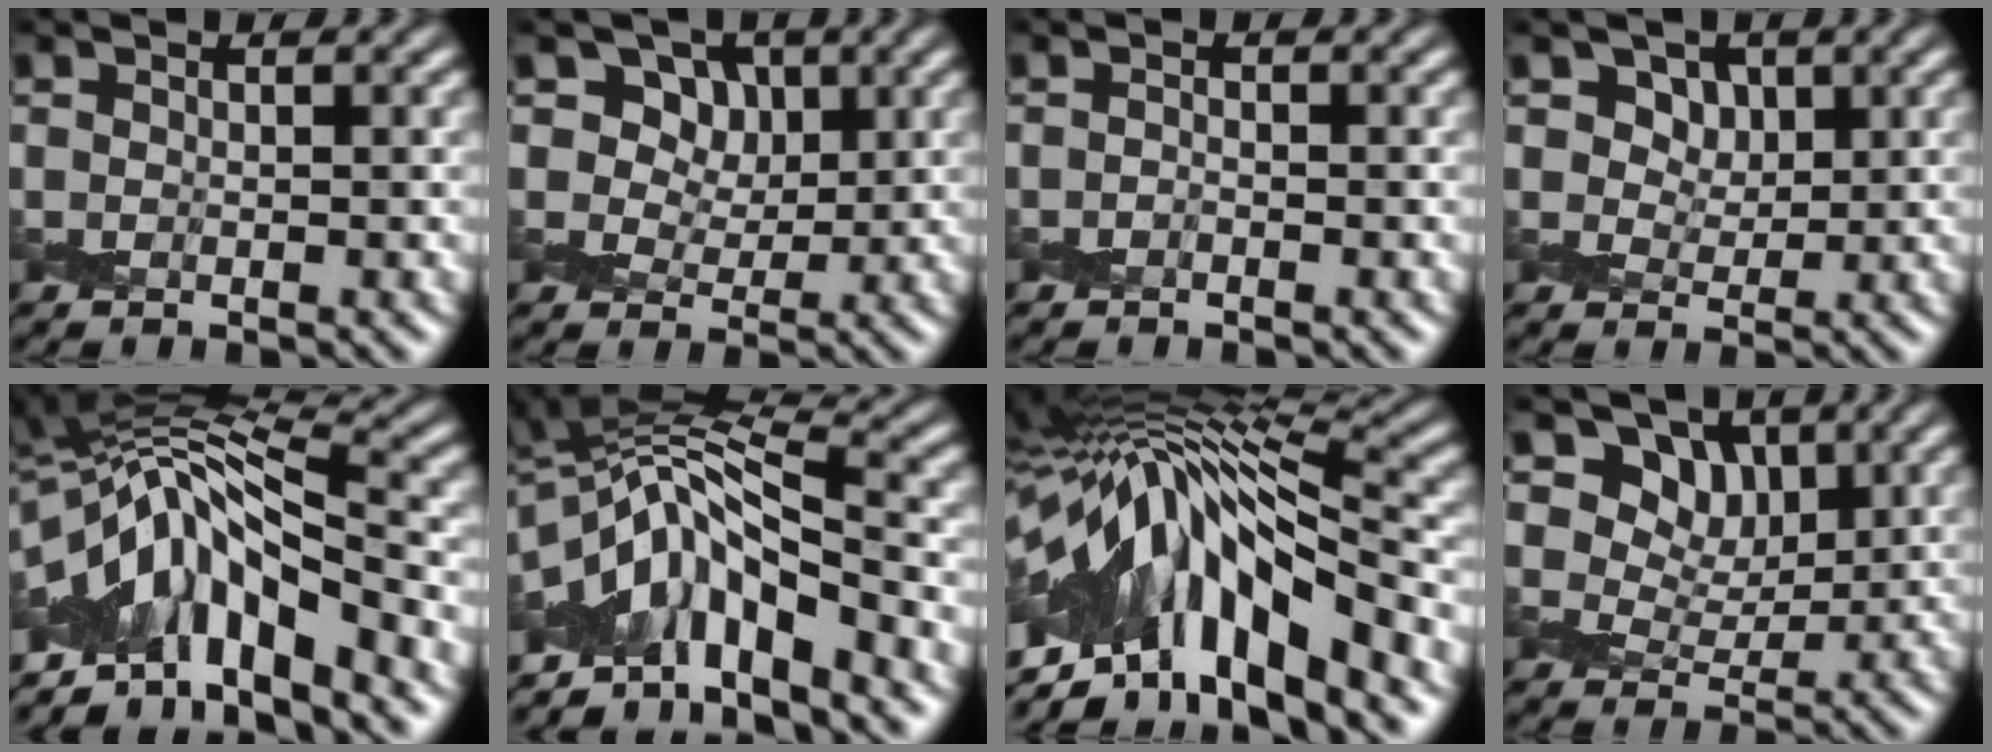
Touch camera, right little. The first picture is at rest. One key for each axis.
{"total": 8.2, "fx": 4.6, "fy": 5.6, "fz": 3.8, "tx": -0.042, "ty": 0.004, "tz": 0.055}
{"total": 0.5, "fx": -0.5, "fy": 0.0, "fz": 0.0, "tx": 0.004, "ty": 0.000, "tz": -0.014}
{"total": 5.3, "fx": 3.0, "fy": 3.5, "fz": 2.6, "tx": -0.045, "ty": -0.004, "tz": 0.038}
{"total": 8.3, "fx": -3.6, "fy": 2.5, "fz": 7.0, "tx": -0.102, "ty": 0.017, "tz": -0.080}
{"total": 6.7, "fx": -4.0, "fy": 2.0, "fz": 5.0, "tx": -0.071, "ty": 0.012, "tz": -0.087}
{"total": 12.6, "fx": -3.9, "fy": 3.6, "fz": 11.5, "tx": -0.186, "ty": 0.023, "tz": -0.064}
{"total": 8.9, "fx": 5.6, "fy": 5.5, "fz": 4.2, "tx": -0.074, "ty": -0.011, "tz": 0.096}